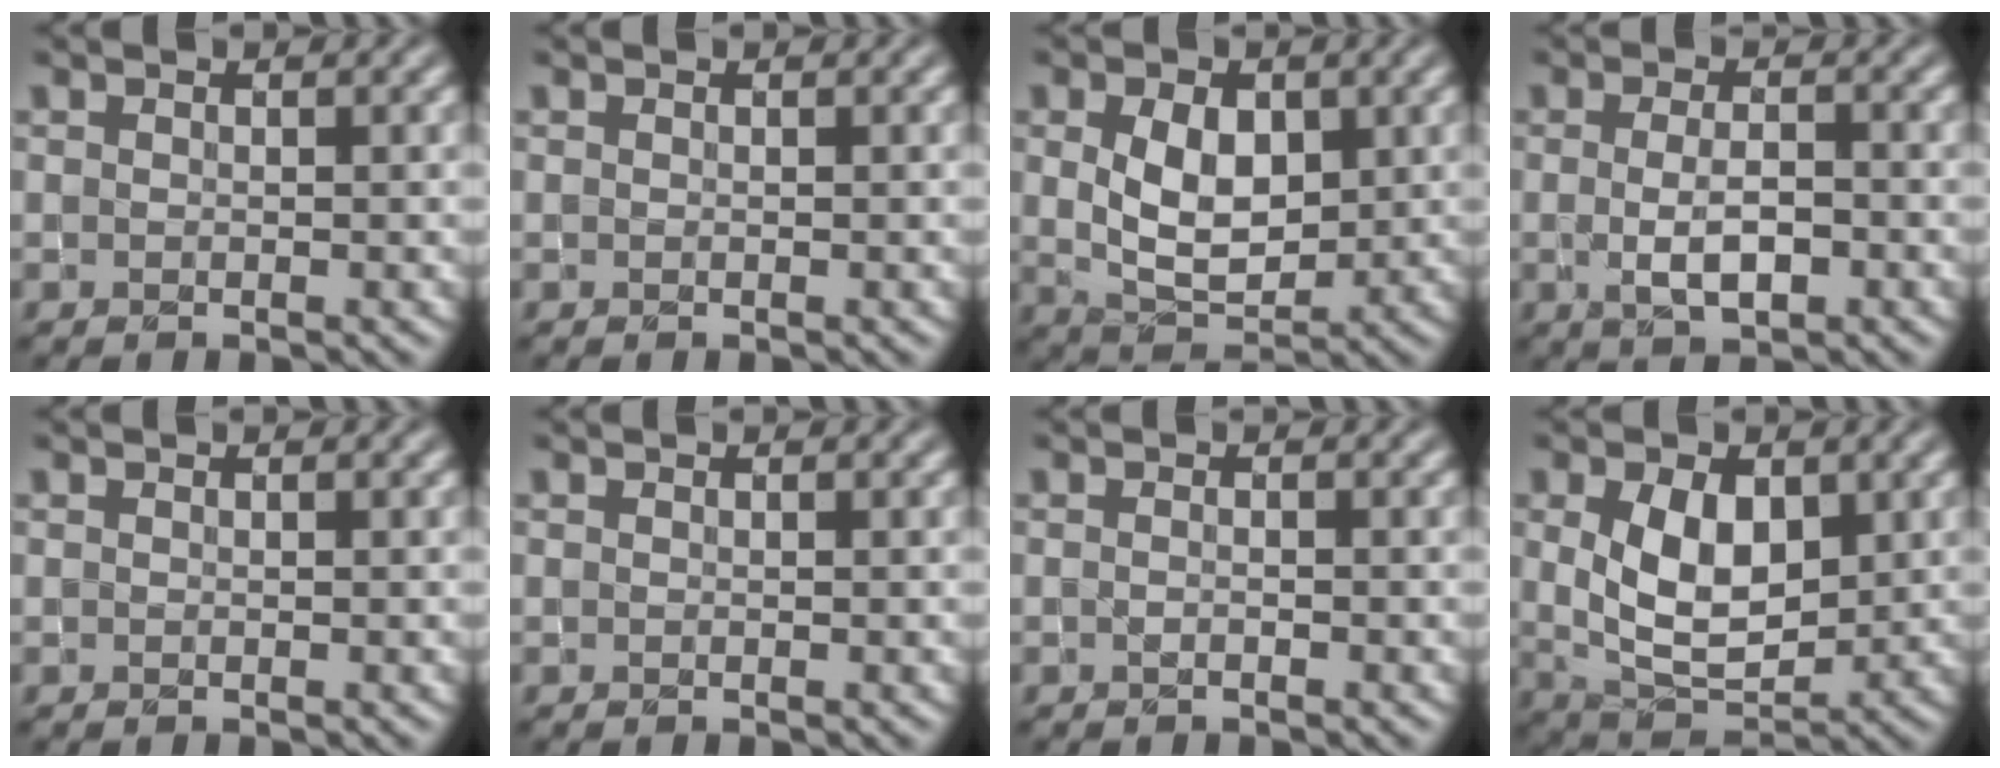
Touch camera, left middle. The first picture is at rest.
{"total": 0.0}
{"total": 5.4, "force": [0.8, 3.4, 4.0], "torque": [-0.080, -0.003, 0.018]}
{"total": 3.2, "force": [-0.6, 1.2, 2.9], "torque": [-0.055, -0.005, -0.009]}
{"total": 0.0}
{"total": 0.0}
{"total": 0.6, "force": [-0.4, 0.1, 0.4], "torque": [-0.008, 0.000, -0.006]}
{"total": 6.6, "force": [1.3, 4.0, 5.1], "torque": [-0.100, -0.003, 0.029]}